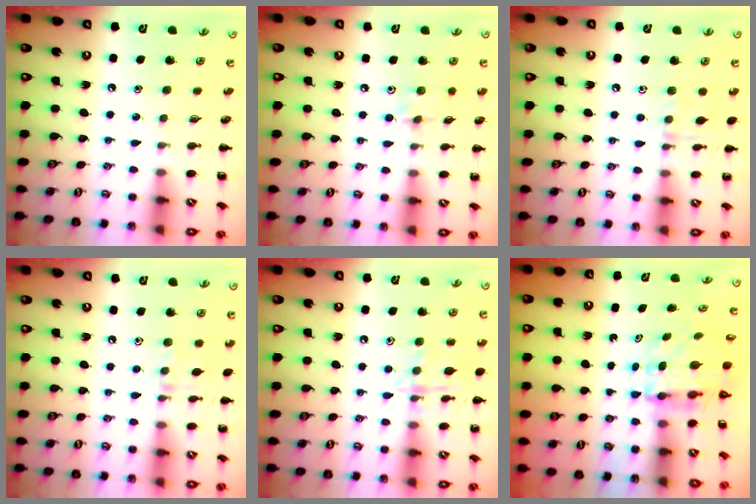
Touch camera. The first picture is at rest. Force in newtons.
{"total": 6.8, "press": 6.5, "slide": 1.9}
{"total": 5.9, "press": 5.8, "slide": 1.2}
{"total": 6.7, "press": 6.5, "slide": 1.5}
{"total": 10.8, "press": 10.7, "slide": 1.0}
{"total": 4.5, "press": 4.4, "slide": 0.6}